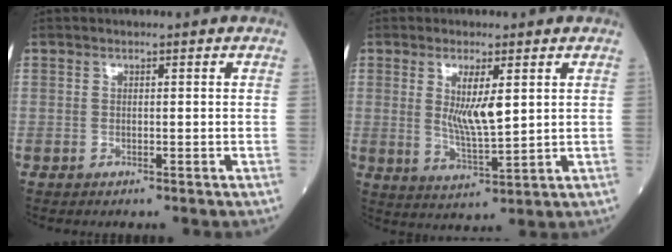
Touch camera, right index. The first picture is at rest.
{"total": 6.4, "force": [1.8, 1.1, 6.1], "torque": [-0.113, -0.012, 0.037]}